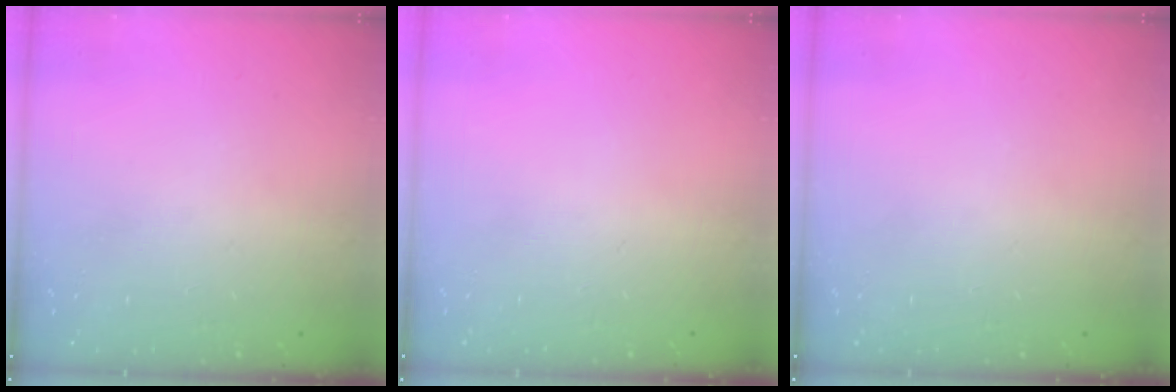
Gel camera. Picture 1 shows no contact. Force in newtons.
{"total": 0.0}
{"total": 0.0}